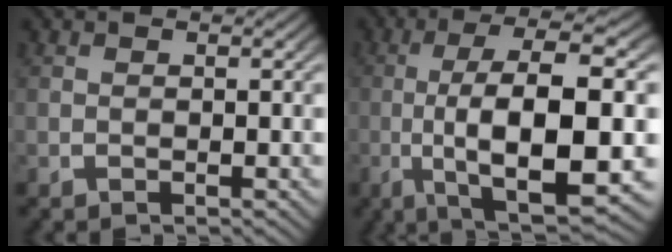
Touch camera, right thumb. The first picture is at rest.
{"total": 12.4, "force": [-1.4, 5.1, 11.3], "torque": [-0.216, -0.034, -0.003]}